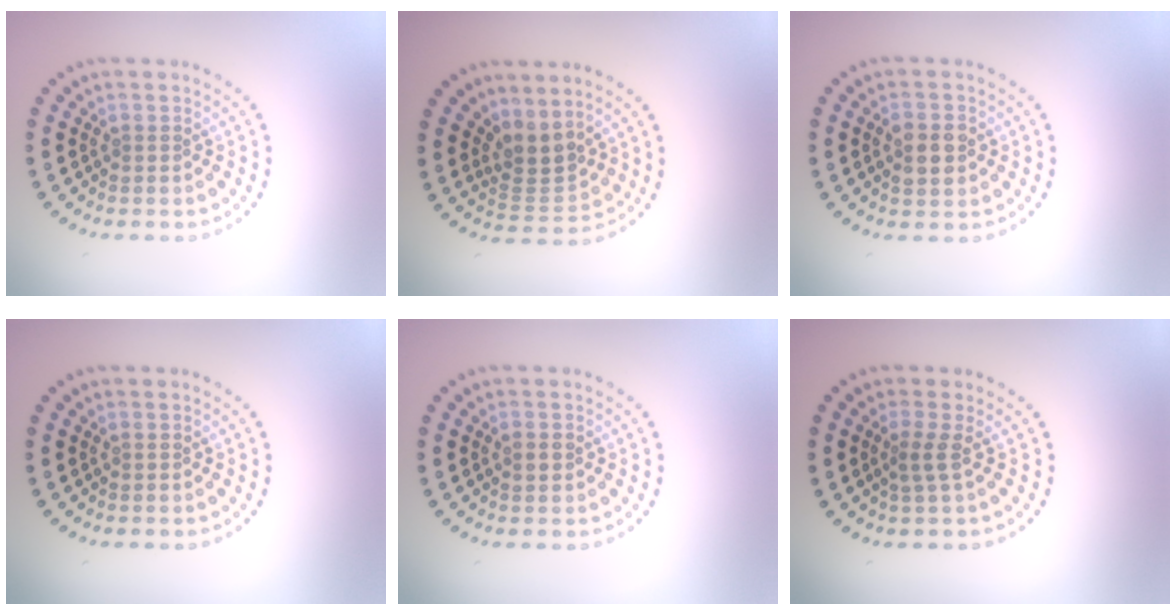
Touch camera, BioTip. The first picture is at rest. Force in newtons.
{"total": 2.9, "press": 2.1, "slide": 2.0}
{"total": 3.0, "press": 3.0, "slide": 0.2}
{"total": 0.0}
{"total": 1.1, "press": 1.1, "slide": 0.1}
{"total": 1.6, "press": 1.0, "slide": 1.2}